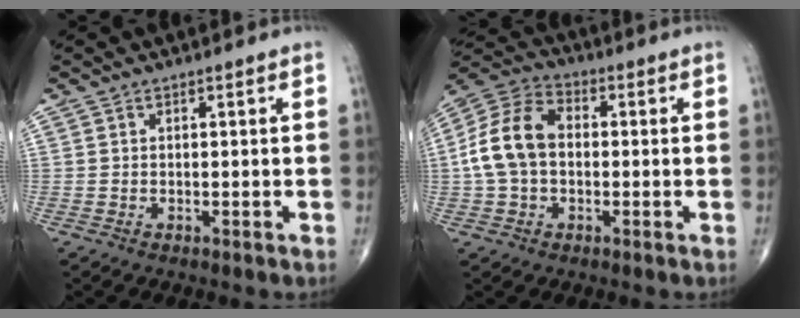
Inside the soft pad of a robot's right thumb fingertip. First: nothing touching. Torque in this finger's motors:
{"motor_torque": [-0.30, 0.55, 0.20, 0.09, 0.16]}